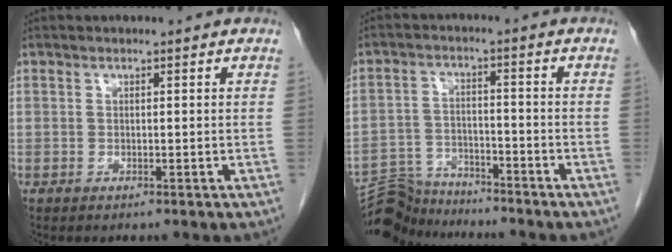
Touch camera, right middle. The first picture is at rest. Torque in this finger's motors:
{"motor_torque": [-0.44, -0.37, -0.22, -0.09]}